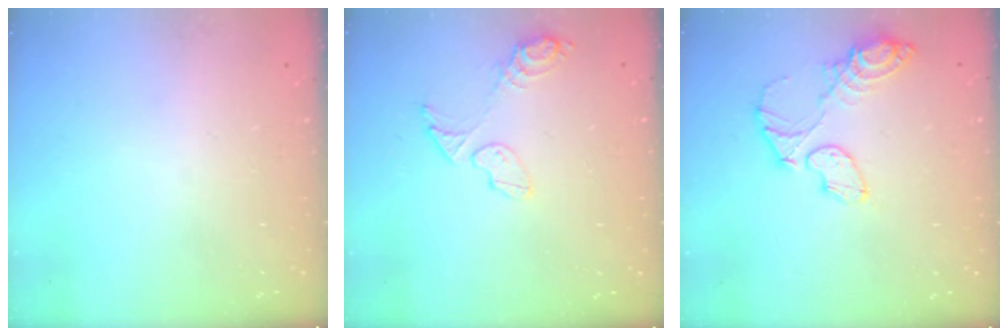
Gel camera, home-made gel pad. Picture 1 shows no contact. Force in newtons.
{"total": 9.0, "press": 8.6, "slide": 2.5}
{"total": 11.0, "press": 11.0, "slide": 0.5}